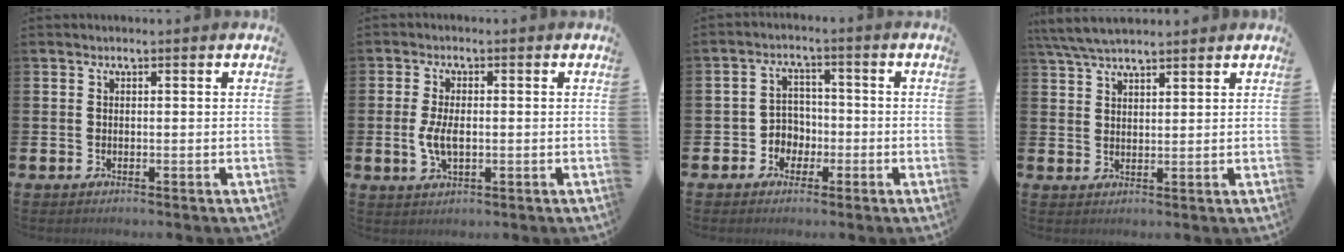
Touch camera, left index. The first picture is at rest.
{"total": 4.1, "force": [-0.2, 2.0, 3.5], "torque": [-0.067, 0.000, -0.008]}
{"total": 3.6, "force": [-1.3, 3.2, 0.7], "torque": [-0.029, 0.003, -0.032]}
{"total": 5.3, "force": [4.8, 1.1, 1.8], "torque": [-0.044, -0.013, 0.089]}